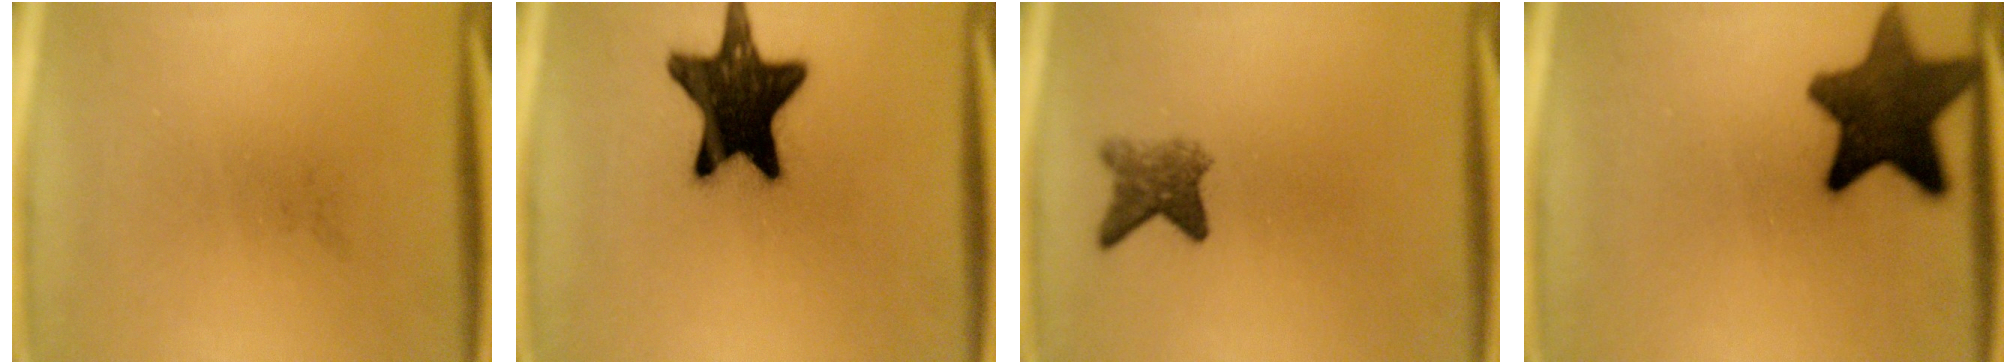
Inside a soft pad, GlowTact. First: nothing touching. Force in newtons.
{"total": 18.1}
{"total": 3.6}
{"total": 13.3}